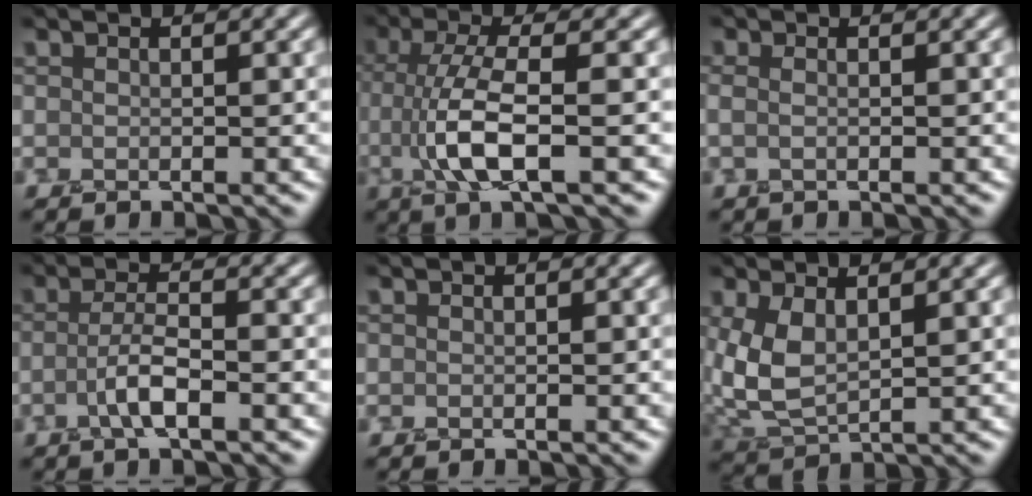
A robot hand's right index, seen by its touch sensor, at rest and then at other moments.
{"total": 5.8, "force": [-1.1, 1.3, 5.5], "torque": [-0.121, 0.001, -0.022]}
{"total": 0.8, "force": [0.0, 0.3, 0.7], "torque": [-0.016, -0.005, -0.003]}
{"total": 2.8, "force": [-1.0, 0.5, 2.6], "torque": [-0.051, 0.005, -0.025]}
{"total": 0.0}
{"total": 4.7, "force": [1.2, 2.4, 3.8], "torque": [-0.100, -0.003, 0.027]}